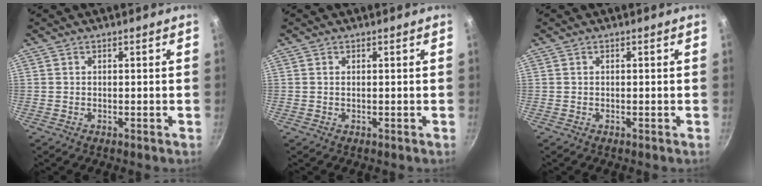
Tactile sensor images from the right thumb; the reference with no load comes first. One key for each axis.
{"total": 0.0}
{"total": 0.0}